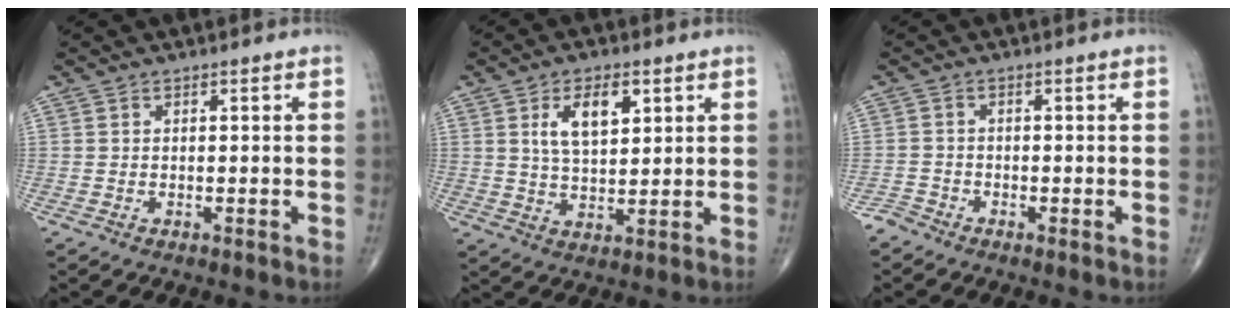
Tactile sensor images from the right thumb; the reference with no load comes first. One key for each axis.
{"total": 8.4, "fx": 3.2, "fy": 4.2, "fz": 6.5, "tx": -0.098, "ty": -0.013, "tz": 0.061}
{"total": 1.7, "fx": -1.5, "fy": 0.7, "fz": 0.2, "tx": 0.001, "ty": -0.005, "tz": -0.035}